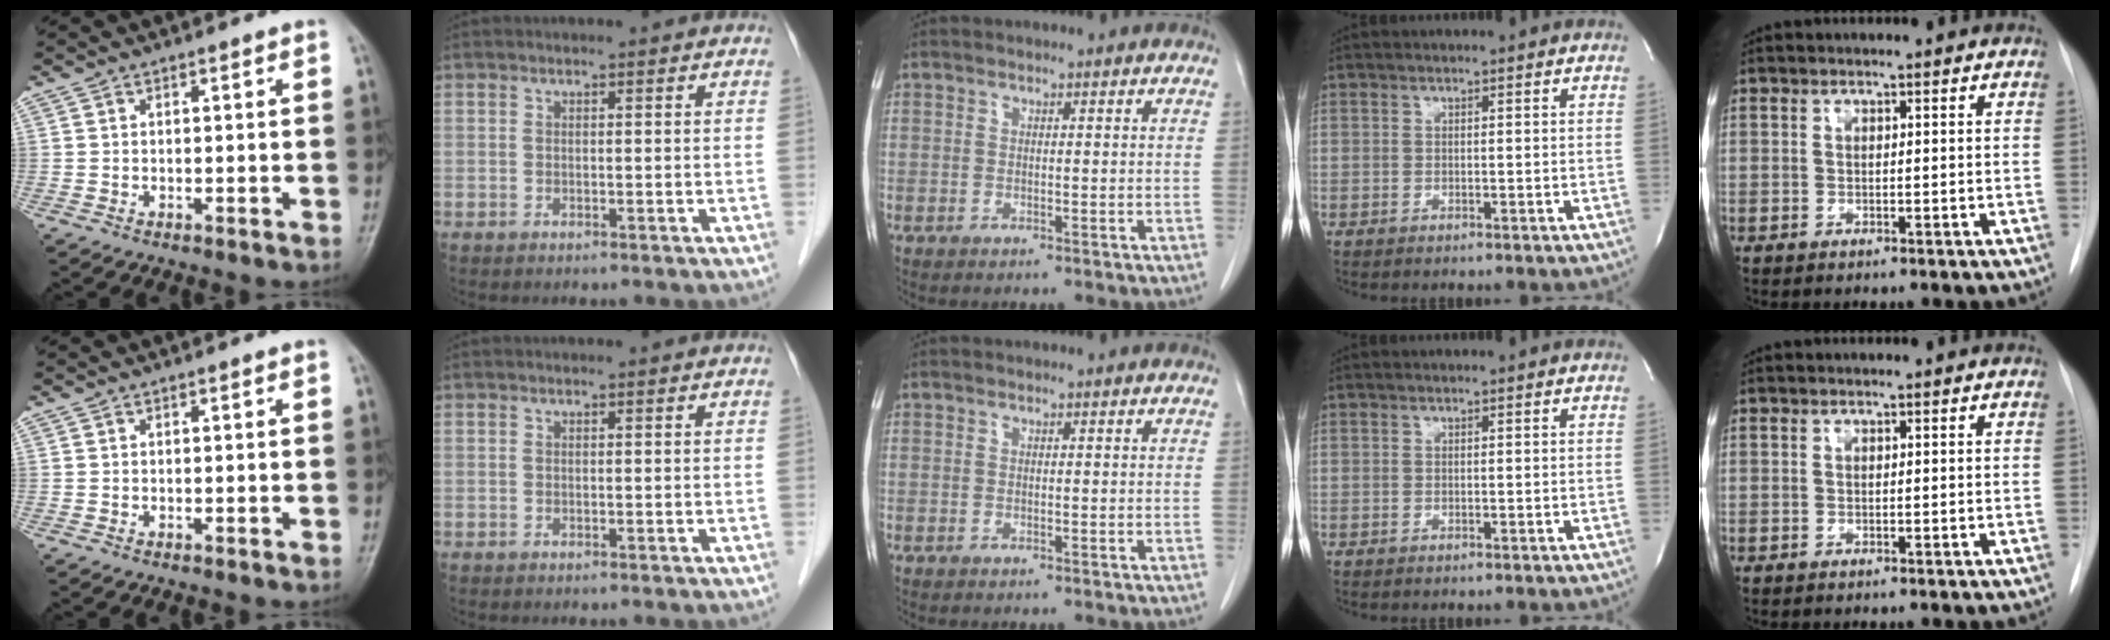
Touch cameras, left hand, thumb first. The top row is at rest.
{}